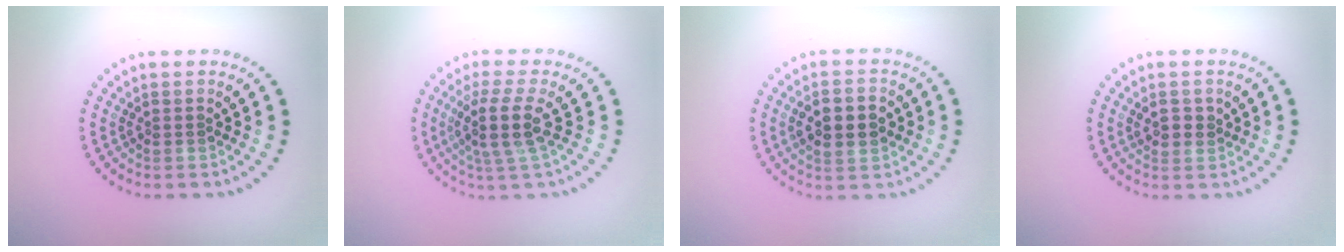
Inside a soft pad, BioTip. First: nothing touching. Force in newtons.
{"total": 3.7, "press": 2.9, "slide": 2.3}
{"total": 3.5, "press": 3.5, "slide": 0.2}
{"total": 1.3, "press": 1.2, "slide": 0.4}